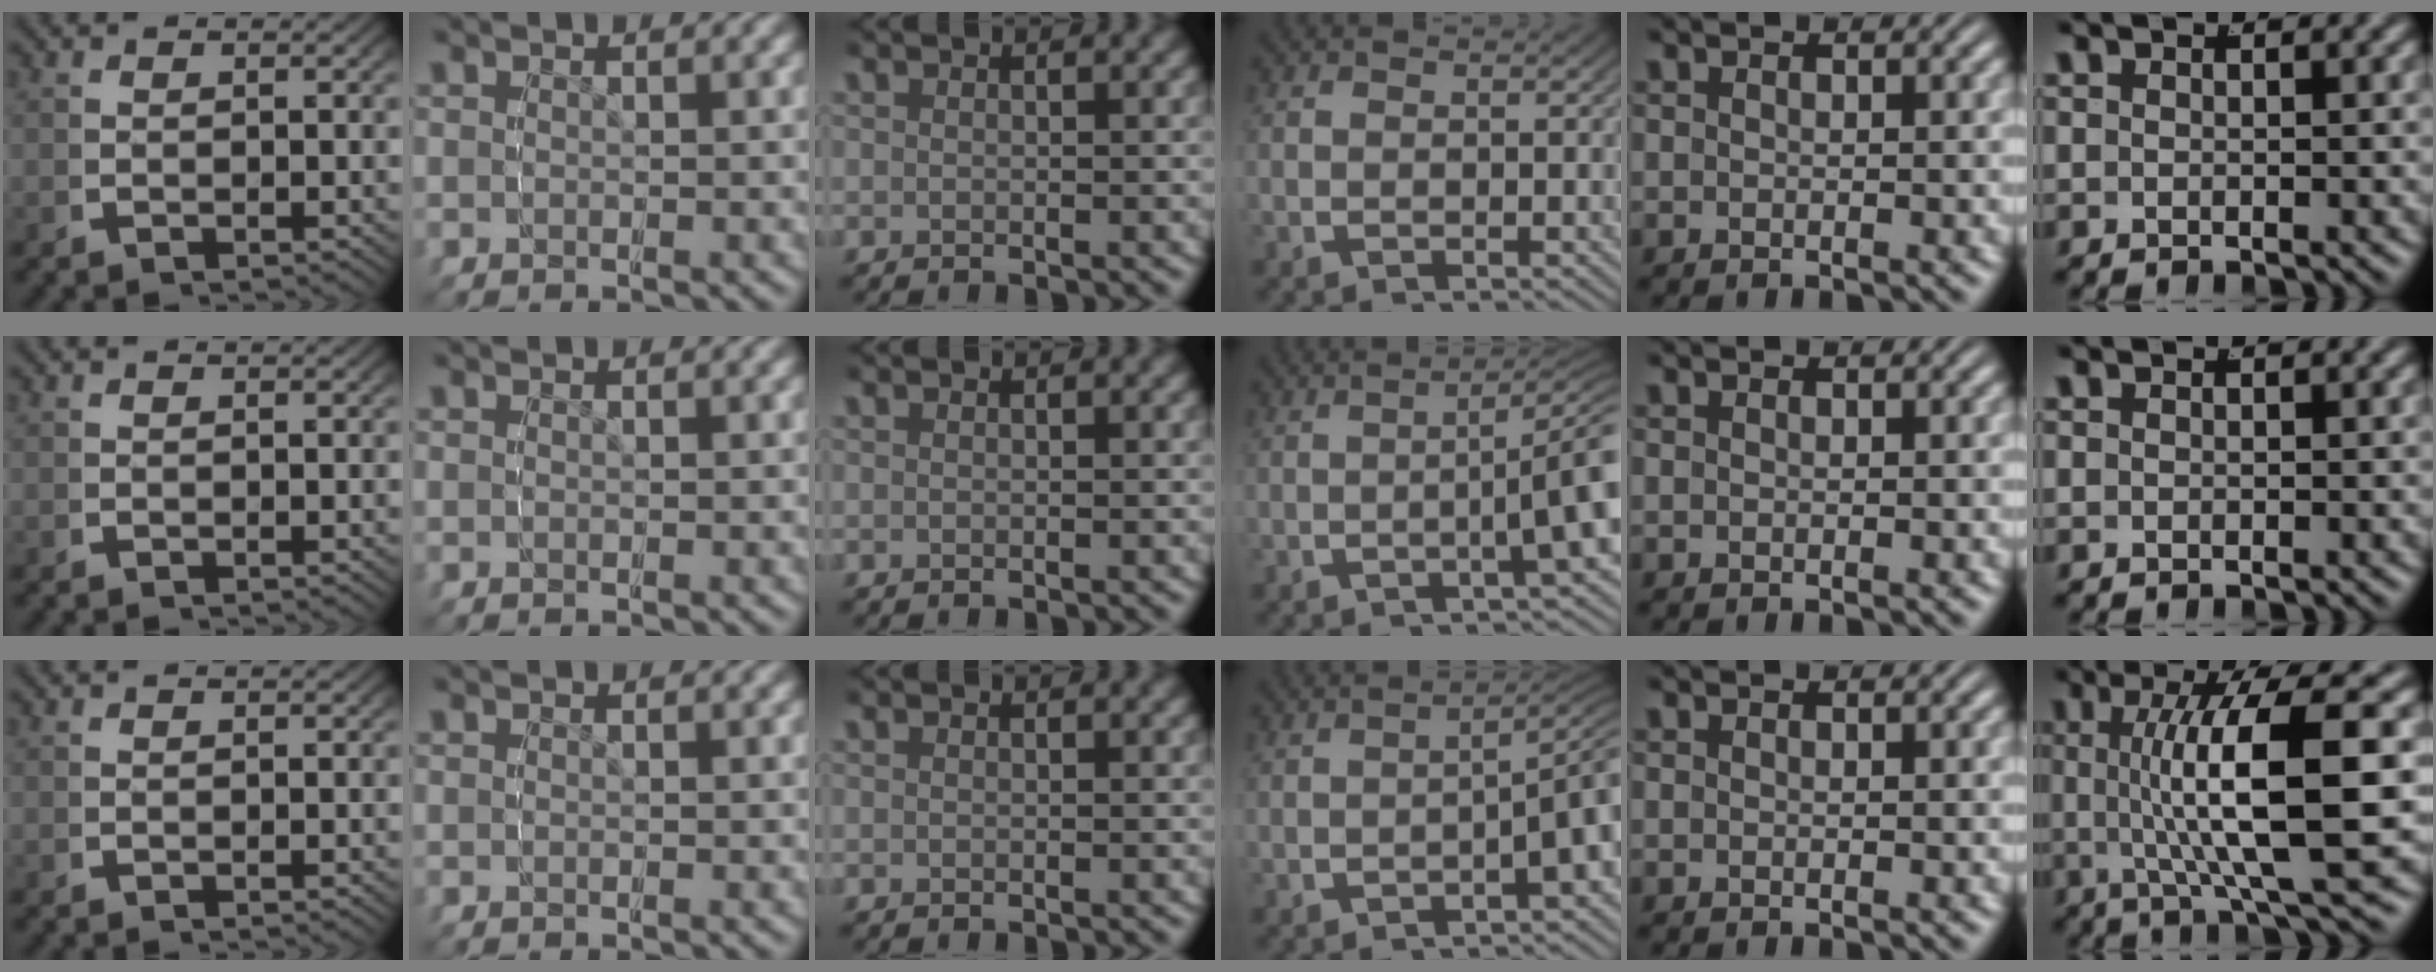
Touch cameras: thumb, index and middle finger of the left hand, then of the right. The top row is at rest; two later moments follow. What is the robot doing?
{"motion": "grasp_and_lifting", "object": "bottle"}